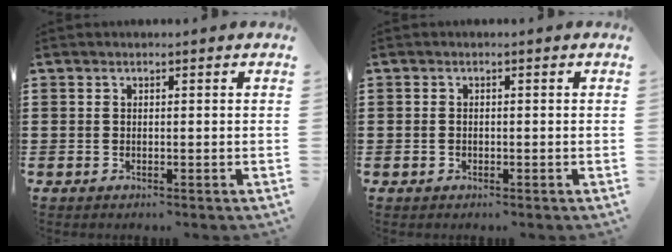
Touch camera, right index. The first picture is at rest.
{"total": 0.9, "force": [-0.2, 0.6, 0.6], "torque": [-0.015, 0.003, -0.004]}